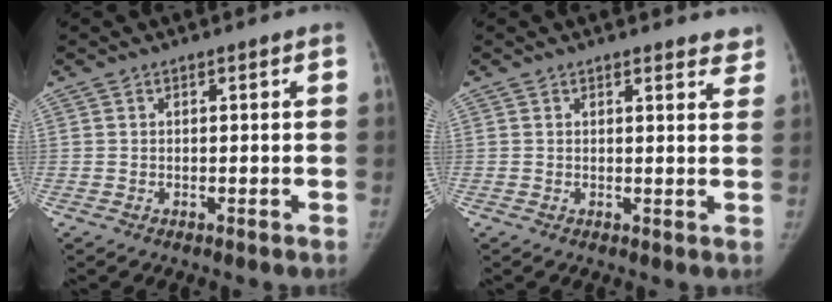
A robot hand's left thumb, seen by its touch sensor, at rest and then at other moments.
{"total": 4.9, "force": [4.4, 1.7, 1.4], "torque": [0.021, -0.019, 0.040]}